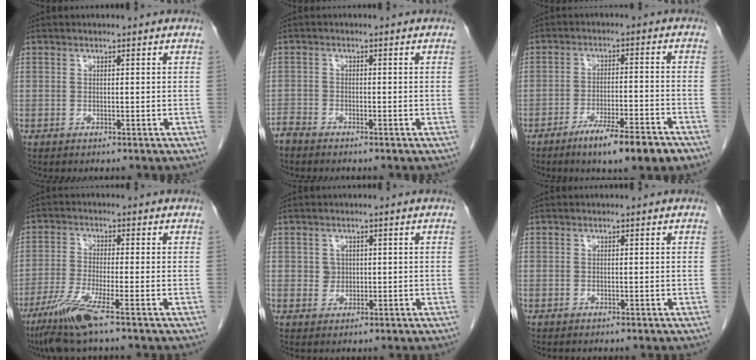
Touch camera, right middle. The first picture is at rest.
{"total": 2.1, "force": [-2.0, 0.3, 0.3], "torque": [-0.002, -0.004, -0.038]}
{"total": 9.7, "force": [-6.7, 0.6, 7.0], "torque": [-0.103, -0.016, -0.103]}
{"total": 7.5, "force": [-4.6, -0.3, 6.0], "torque": [-0.123, -0.025, -0.092]}
{"total": 1.7, "force": [0.4, 1.6, 0.4], "torque": [-0.006, -0.001, 0.008]}
{"total": 0.0}